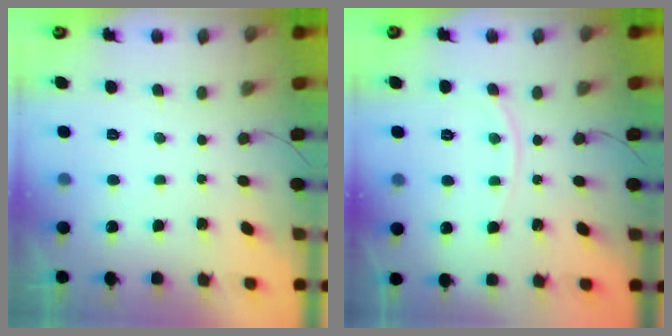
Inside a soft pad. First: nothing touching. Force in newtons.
{"total": 5.6, "press": 5.6, "slide": 0.9}